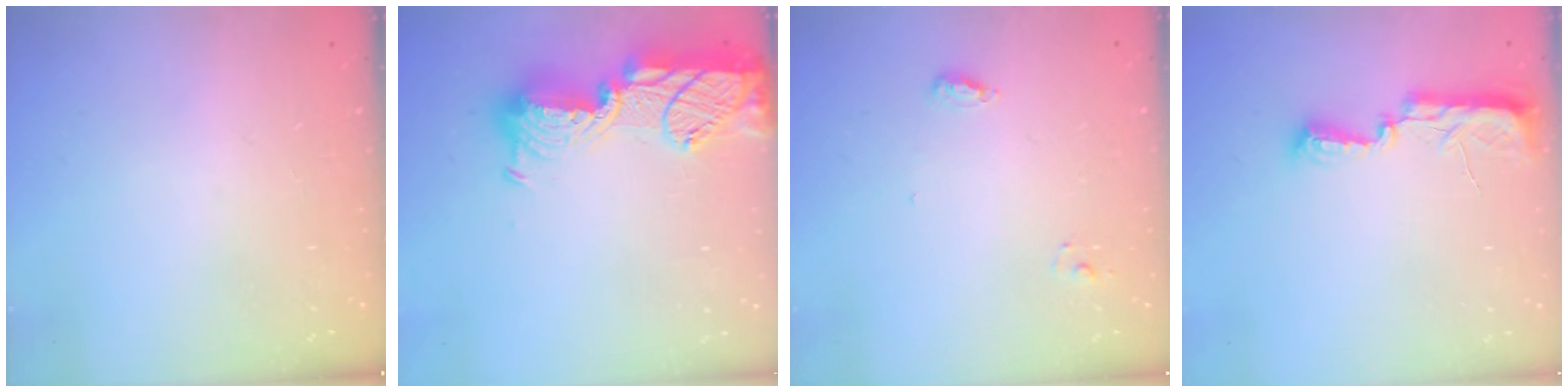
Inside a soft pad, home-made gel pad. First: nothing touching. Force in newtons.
{"total": 19.3, "press": 19.2, "slide": 1.1}
{"total": 5.9, "press": 5.9, "slide": 0.3}
{"total": 7.7, "press": 7.7, "slide": 0.7}